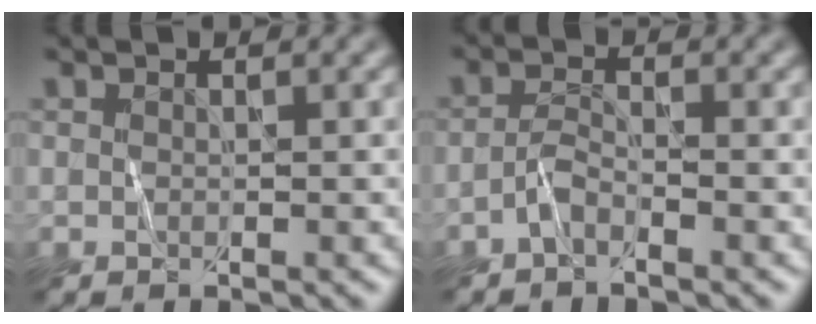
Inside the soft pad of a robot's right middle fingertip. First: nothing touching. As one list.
[{"total": 1.6, "force": [-1.3, 0.3, 0.9], "torque": [-0.023, 0.005, -0.031]}]